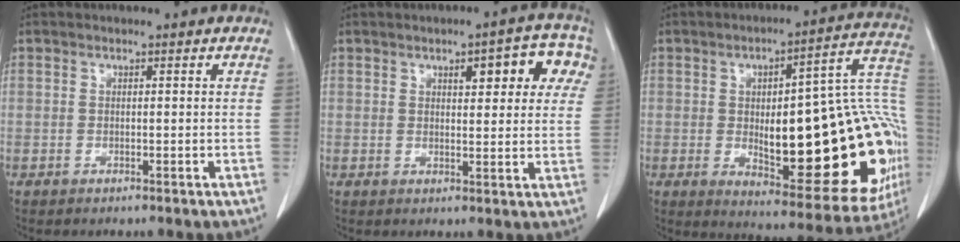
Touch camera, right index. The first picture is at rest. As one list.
[{"total": 8.8, "force": [3.6, 3.0, 7.4], "torque": [-0.077, 0.021, 0.040]}, {"total": 30.1, "force": [-2.9, 7.9, 28.9], "torque": [-0.294, 0.029, -0.021]}]